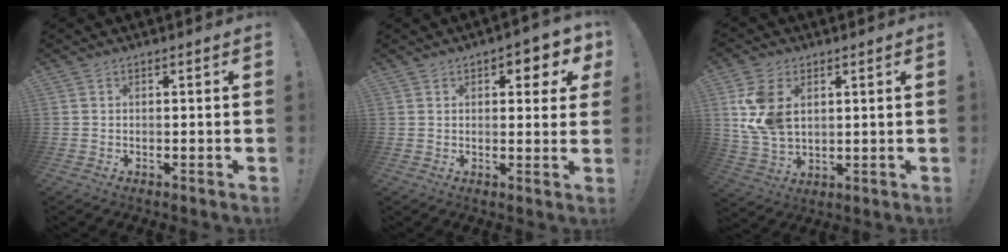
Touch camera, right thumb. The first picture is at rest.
{"total": 4.5, "force": [1.9, 2.5, 3.3], "torque": [-0.020, -0.012, 0.024]}
{"total": 12.2, "force": [3.6, 8.3, 8.1], "torque": [-0.159, -0.008, 0.071]}